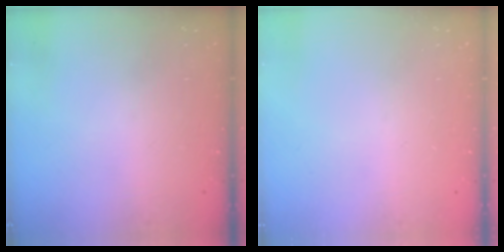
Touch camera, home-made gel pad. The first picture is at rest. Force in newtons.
{"total": 0.0}